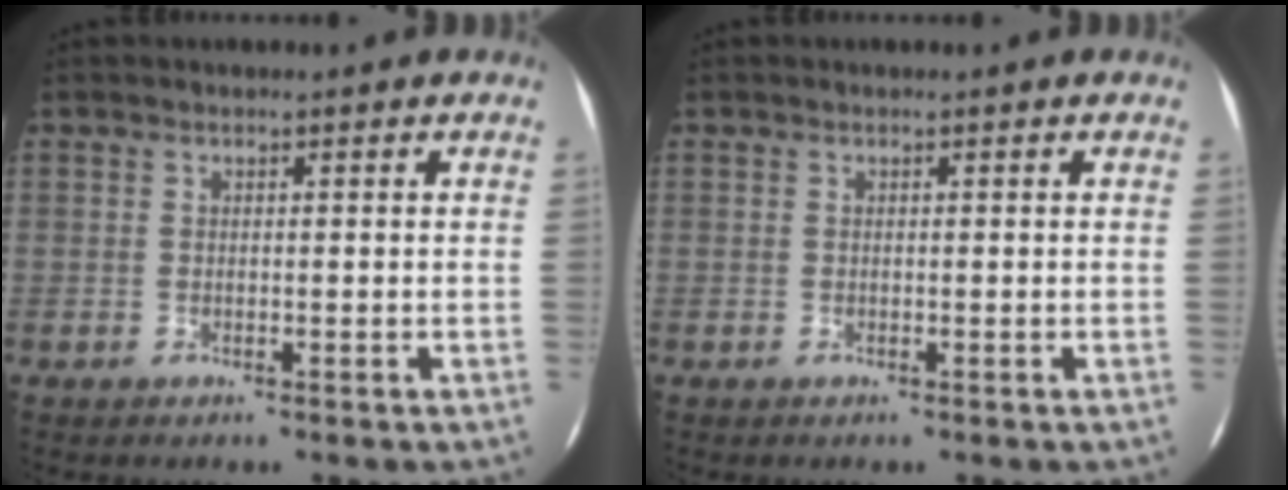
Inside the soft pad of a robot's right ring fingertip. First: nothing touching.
{"total": 0.0}